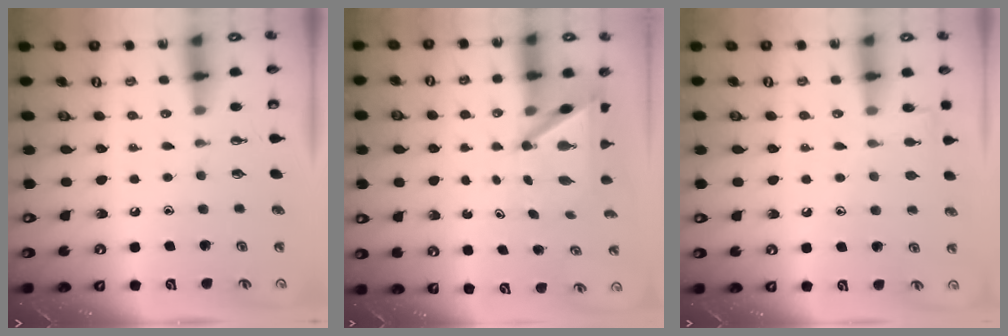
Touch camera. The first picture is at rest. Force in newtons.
{"total": 5.5, "press": 5.5, "slide": 0.6}
{"total": 5.7, "press": 5.6, "slide": 0.6}